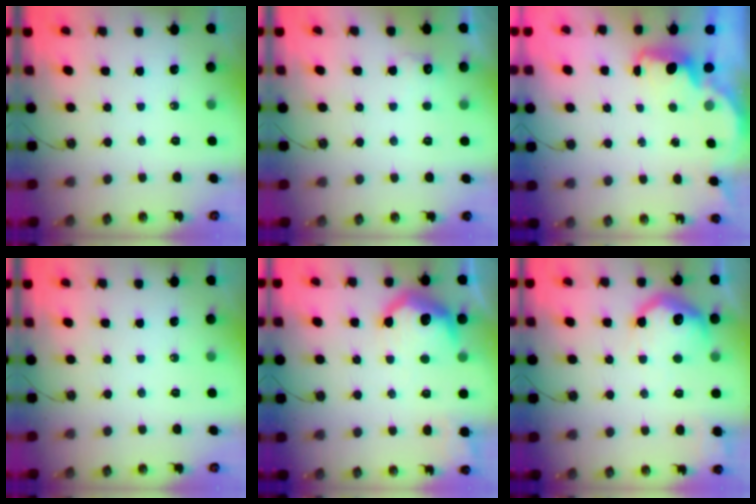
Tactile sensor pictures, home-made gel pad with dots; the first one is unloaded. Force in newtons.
{"total": 4.5, "press": 4.4, "slide": 1.2}
{"total": 1.7, "press": 1.5, "slide": 0.7}
{"total": 0.0}
{"total": 13.0, "press": 13.0, "slide": 0.8}
{"total": 14.2, "press": 14.2, "slide": 0.9}